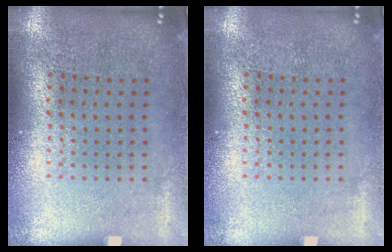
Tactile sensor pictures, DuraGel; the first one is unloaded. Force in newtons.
{"total": 0.0}